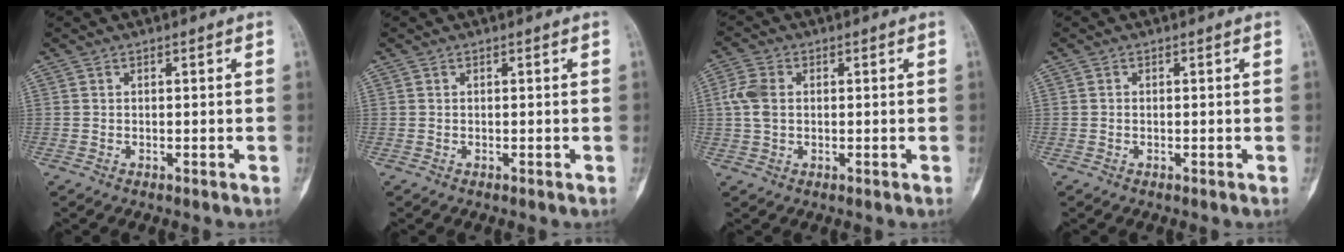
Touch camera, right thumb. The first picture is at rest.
{"total": 0.0}
{"total": 4.9, "force": [0.4, 3.4, 3.6], "torque": [-0.091, 0.008, 0.003]}
{"total": 0.0}